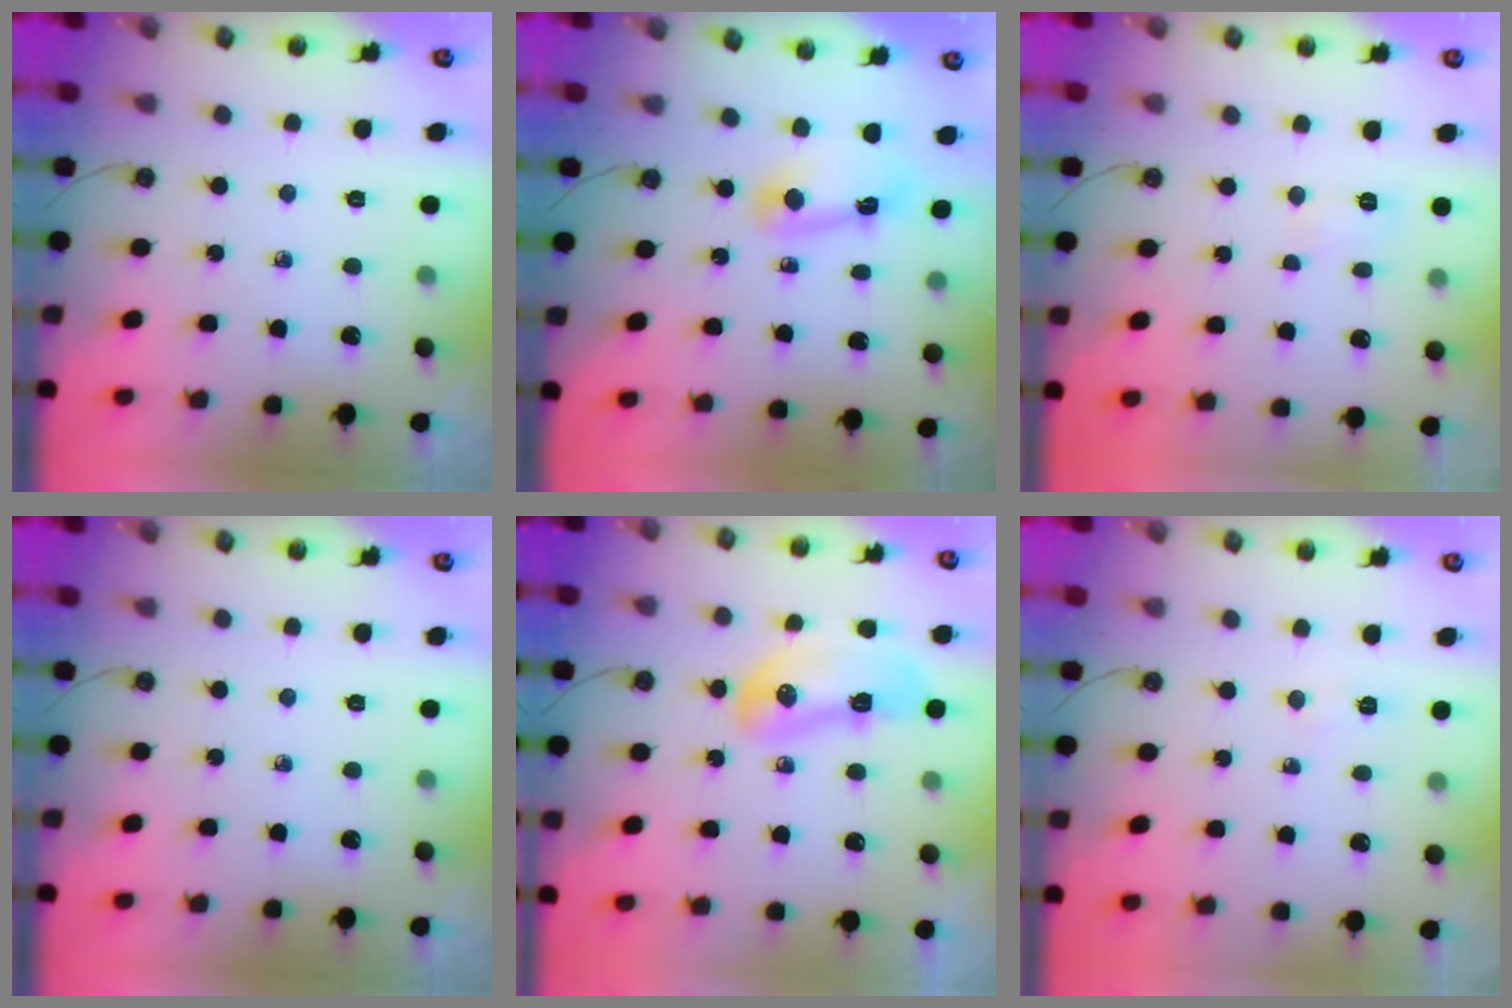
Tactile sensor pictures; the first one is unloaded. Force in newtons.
{"total": 10.0, "press": 6.9, "slide": 7.3}
{"total": 3.5, "press": 3.4, "slide": 1.0}
{"total": 0.0}
{"total": 20.1, "press": 14.2, "slide": 14.3}
{"total": 3.0, "press": 3.0, "slide": 0.5}